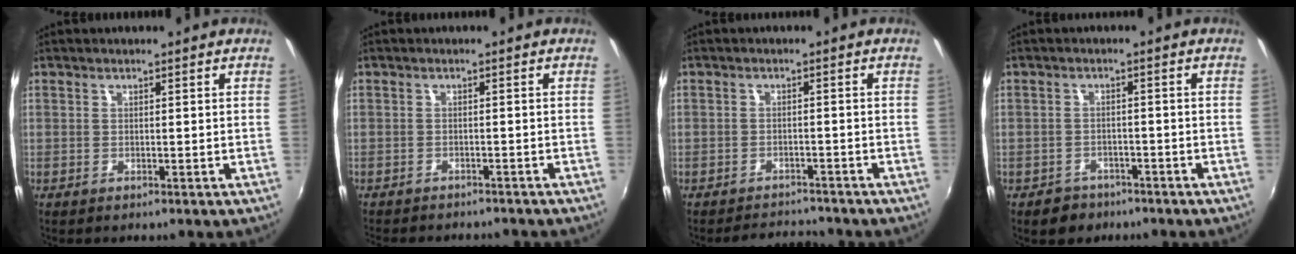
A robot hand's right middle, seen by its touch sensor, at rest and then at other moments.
{"total": 6.6, "force": [-6.0, 1.5, 2.2], "torque": [-0.058, -0.013, -0.085]}
{"total": 4.7, "force": [-4.5, 1.4, 0.4], "torque": [-0.021, 0.017, -0.066]}
{"total": 4.2, "force": [-3.0, 2.9, 0.8], "torque": [-0.033, 0.004, -0.043]}